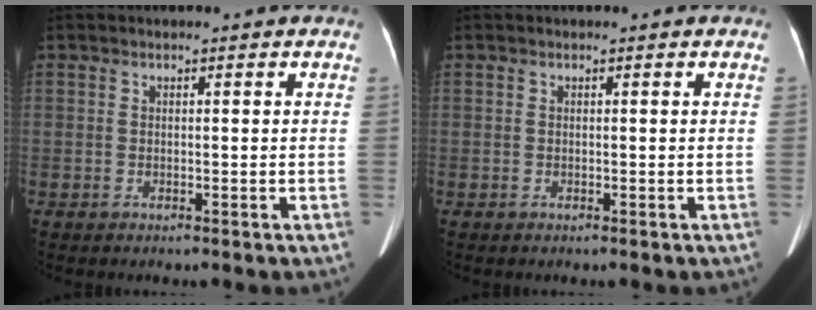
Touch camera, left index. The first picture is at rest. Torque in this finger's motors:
{"motor_torque": [-0.02, 0.06, 0.00, 0.00]}